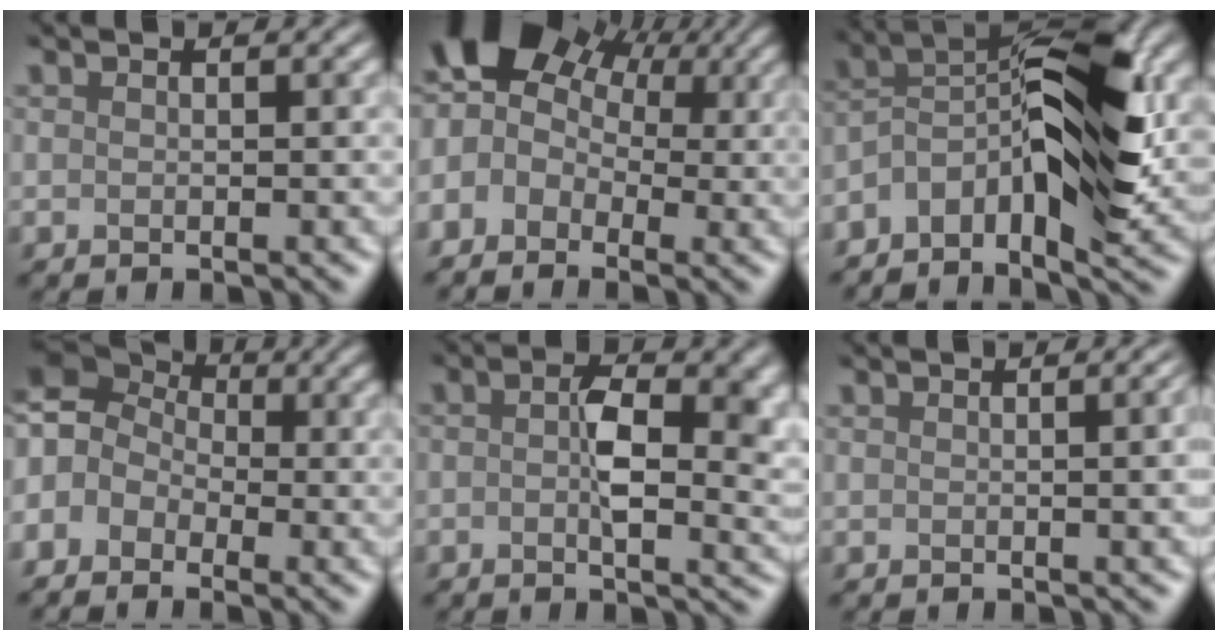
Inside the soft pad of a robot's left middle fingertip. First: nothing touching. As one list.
[{"total": 6.3, "force": [0.8, 4.9, 4.0], "torque": [-0.117, 0.008, 0.029]}, {"total": 7.5, "force": [-3.6, 2.1, 6.3], "torque": [-0.126, 0.011, -0.056]}, {"total": 3.5, "force": [-1.8, 2.9, 1.0], "torque": [-0.056, 0.007, -0.019]}, {"total": 4.0, "force": [-0.2, 0.6, 4.0], "torque": [-0.088, 0.002, 0.015]}, {"total": 6.4, "force": [0.8, 3.3, 5.4], "torque": [-0.009, 0.042, -0.016]}]